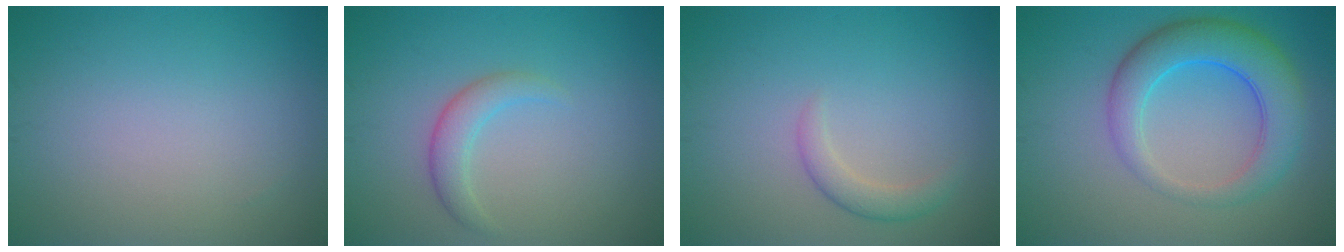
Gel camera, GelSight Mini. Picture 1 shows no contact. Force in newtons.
{"total": 2.2, "press": 2.2, "slide": 0.2}
{"total": 1.8, "press": 1.8, "slide": 0.1}
{"total": 6.2, "press": 6.2, "slide": 0.3}